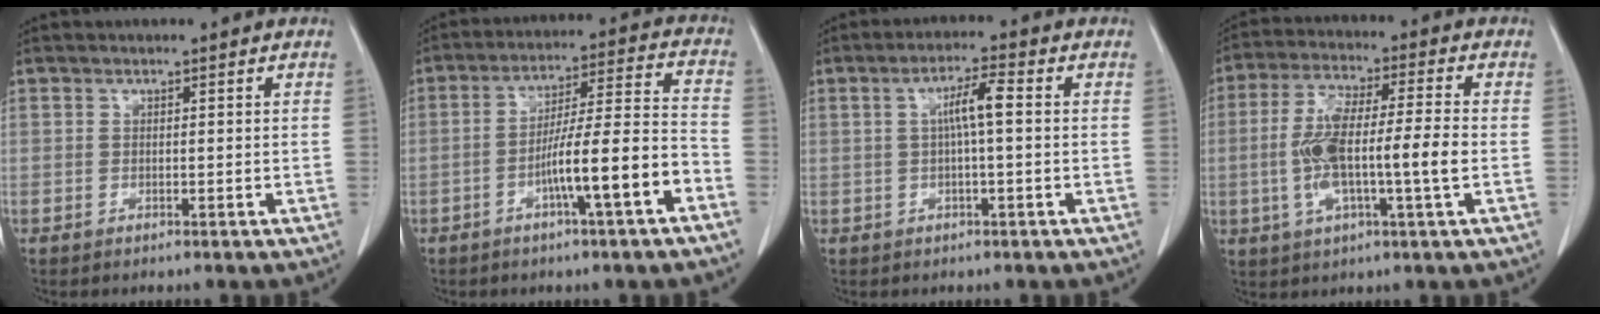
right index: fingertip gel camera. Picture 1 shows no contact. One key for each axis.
{"total": 12.1, "fx": -5.2, "fy": 0.0, "fz": 10.9, "tx": -0.182, "ty": 0.014, "tz": -0.084}
{"total": 4.6, "fx": 0.5, "fy": 0.2, "fz": 4.6, "tx": -0.084, "ty": 0.010, "tz": 0.007}
{"total": 12.2, "fx": -1.6, "fy": 1.2, "fz": 12.1, "tx": -0.240, "ty": 0.008, "tz": -0.033}